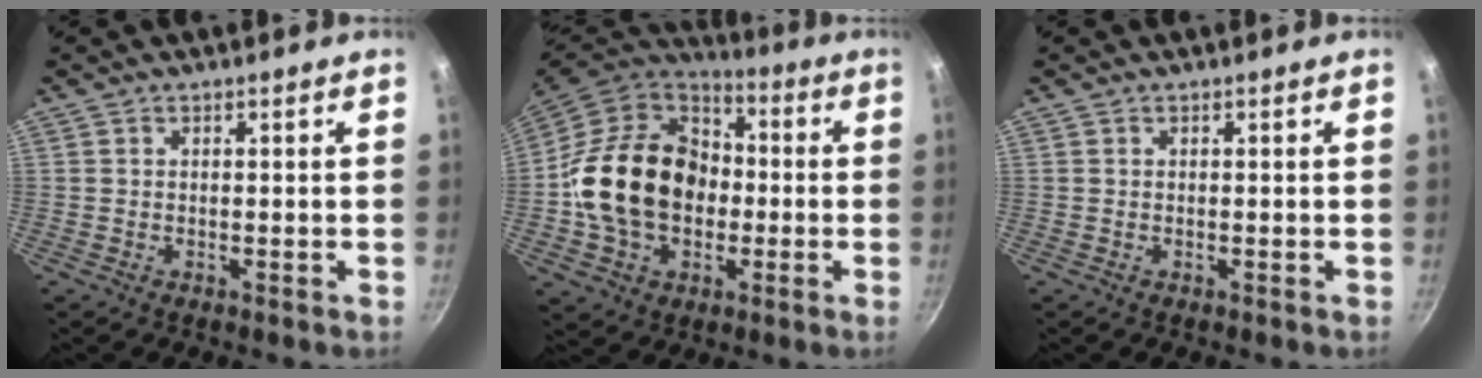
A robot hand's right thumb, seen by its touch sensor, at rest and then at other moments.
{"total": 22.1, "force": [-1.6, 17.0, 14.1], "torque": [-0.224, 0.044, -0.030]}
{"total": 0.0}